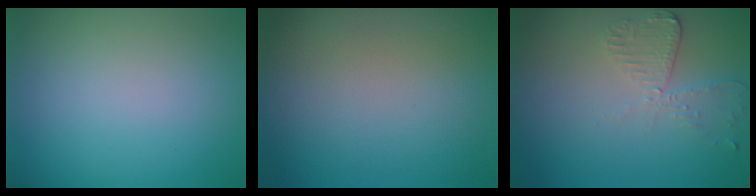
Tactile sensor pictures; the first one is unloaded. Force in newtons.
{"total": 0.0}
{"total": 2.6, "press": 2.3, "slide": 1.2}